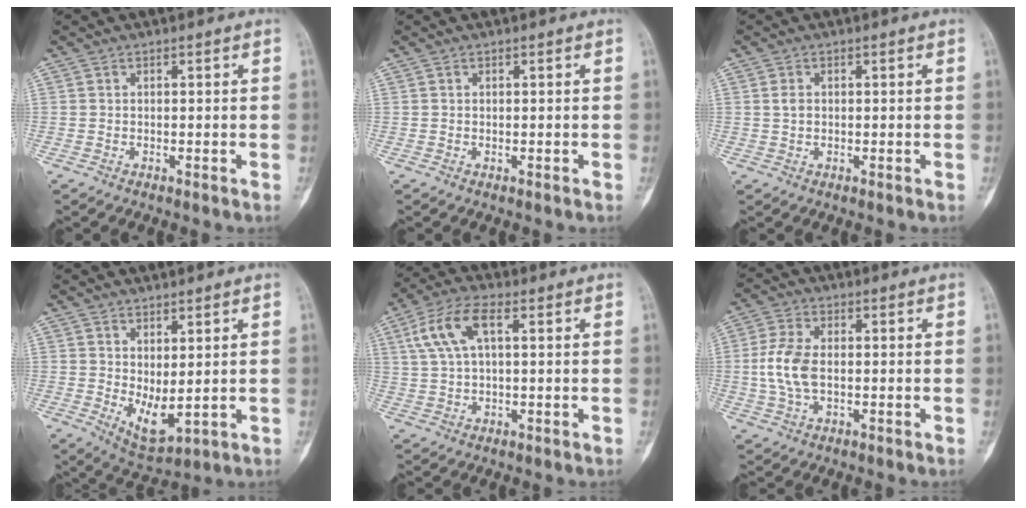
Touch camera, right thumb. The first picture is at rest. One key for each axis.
{"total": 0.0}
{"total": 1.5, "fx": 0.2, "fy": 1.2, "fz": 1.0, "tx": -0.016, "ty": 0.001, "tz": 0.005}
{"total": 7.0, "fx": 0.6, "fy": 3.2, "fz": 6.1, "tx": -0.093, "ty": -0.020, "tz": 0.030}
{"total": 9.0, "fx": 2.9, "fy": 3.9, "fz": 7.6, "tx": -0.165, "ty": 0.021, "tz": 0.056}
{"total": 7.5, "fx": -0.3, "fy": 4.2, "fz": 6.2, "tx": -0.143, "ty": 0.007, "tz": -0.008}